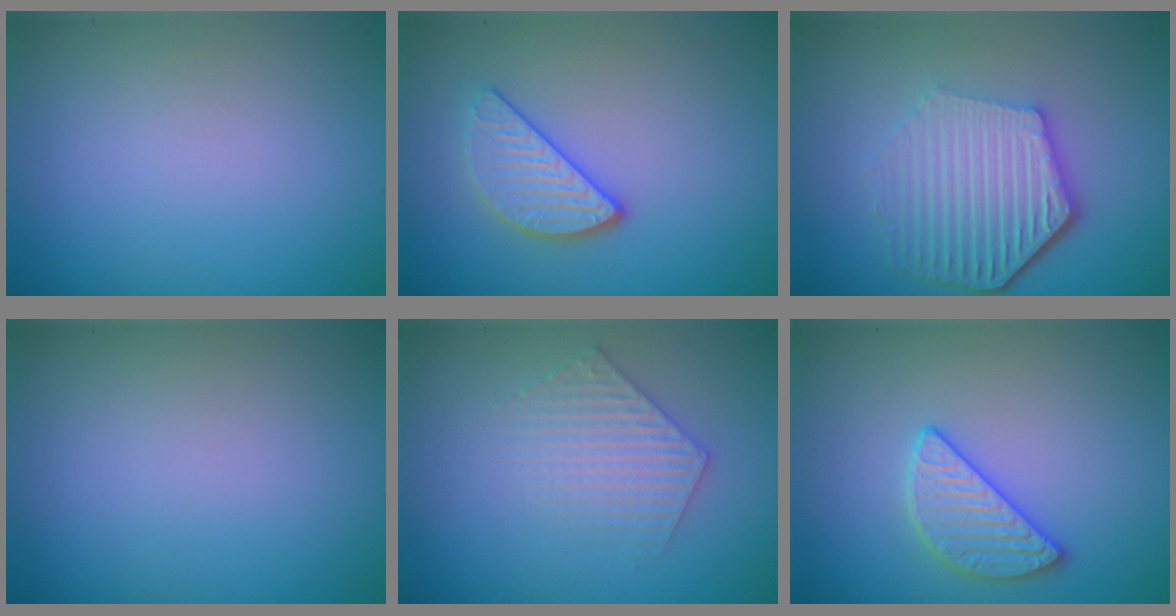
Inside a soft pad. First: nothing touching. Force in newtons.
{"total": 2.8, "press": 2.6, "slide": 0.9}
{"total": 6.1, "press": 4.6, "slide": 4.0}
{"total": 0.0}
{"total": 2.9, "press": 2.9, "slide": 0.5}
{"total": 2.8, "press": 2.7, "slide": 0.7}